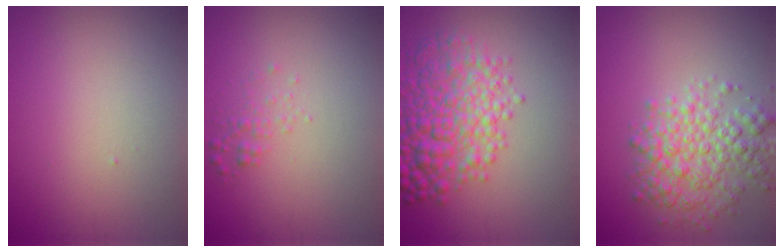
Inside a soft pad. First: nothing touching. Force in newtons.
{"total": 1.1, "press": 1.1, "slide": 0.0}
{"total": 7.2, "press": 7.2, "slide": 0.2}
{"total": 5.1, "press": 5.1, "slide": 0.1}